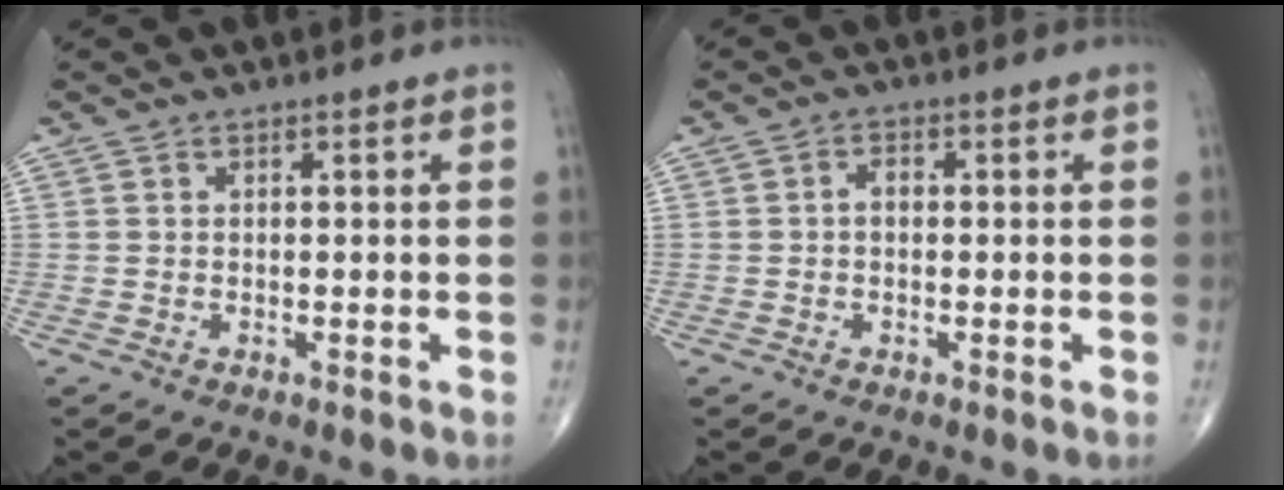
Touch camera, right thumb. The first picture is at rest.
{"total": 1.7, "force": [-0.1, 1.2, 1.3], "torque": [-0.014, 0.009, -0.007]}